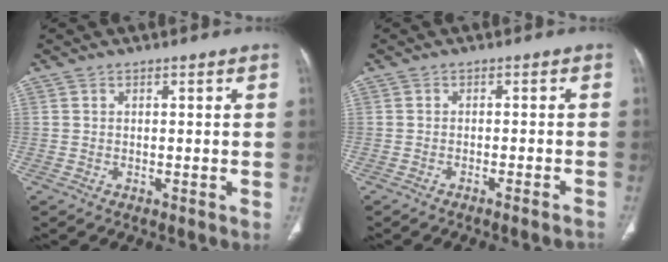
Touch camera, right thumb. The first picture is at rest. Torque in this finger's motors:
{"motor_torque": [0.10, 0.02, -0.12, -0.14, 0.11]}